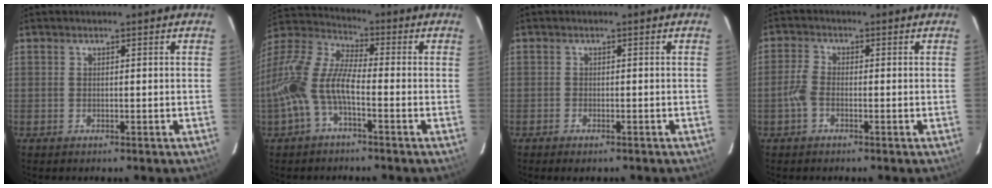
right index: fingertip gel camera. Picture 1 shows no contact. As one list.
[{"total": 13.5, "force": [-4.0, 5.3, 11.8], "torque": [-0.256, 0.007, -0.087]}, {"total": 1.8, "force": [-1.5, 0.7, 0.8], "torque": [-0.021, -0.003, -0.028]}, {"total": 3.1, "force": [-1.4, 1.6, 2.3], "torque": [-0.060, 0.005, -0.029]}]